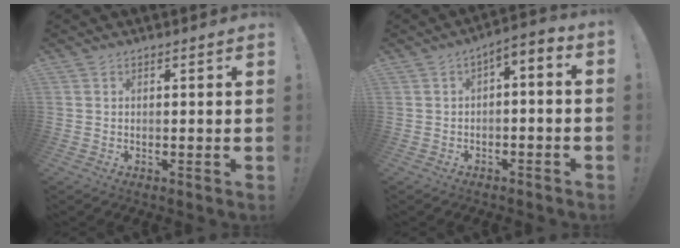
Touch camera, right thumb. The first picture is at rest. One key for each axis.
{"total": 4.0, "fx": -2.2, "fy": 1.4, "fz": 3.1, "tx": -0.048, "ty": 0.011, "tz": -0.038}